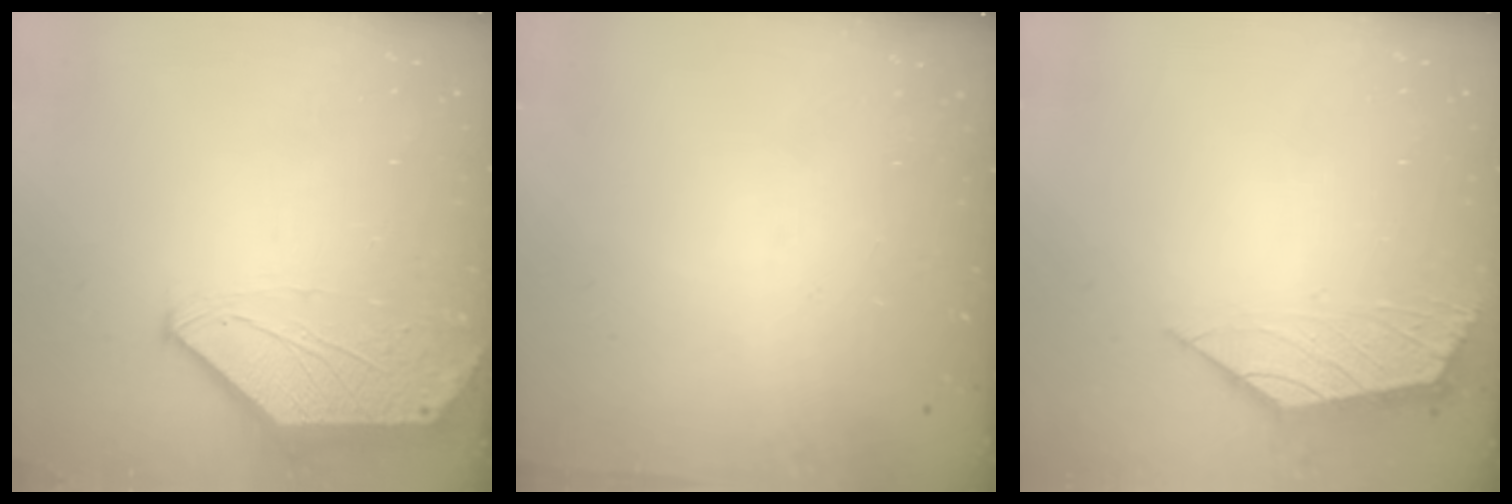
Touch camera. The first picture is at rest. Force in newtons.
{"total": 0.0}
{"total": 2.1, "press": 2.0, "slide": 0.5}